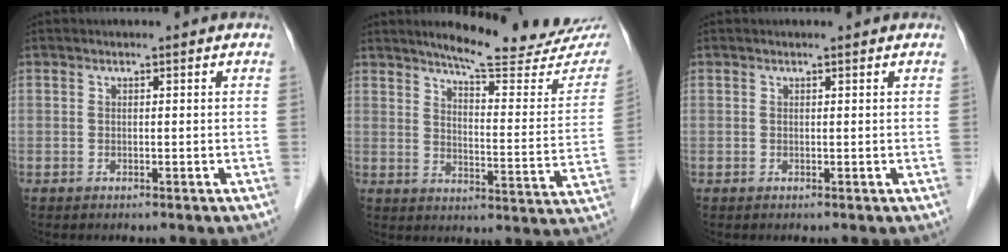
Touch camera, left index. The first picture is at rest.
{"total": 20.2, "force": [17.8, 2.3, 9.3], "torque": [-0.116, -0.067, 0.213]}
{"total": 0.7, "force": [0.7, 0.0, 0.2], "torque": [-0.011, 0.002, 0.007]}